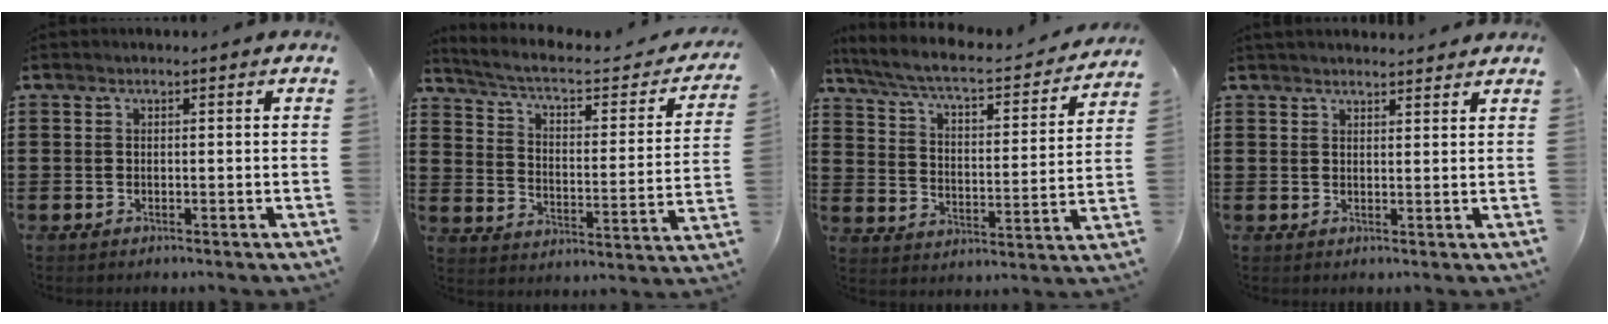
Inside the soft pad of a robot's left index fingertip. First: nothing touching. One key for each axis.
{"total": 5.0, "fx": 4.0, "fy": 0.9, "fz": 2.9, "tx": -0.076, "ty": -0.030, "tz": 0.060}
{"total": 5.5, "fx": 4.9, "fy": 0.5, "fz": 2.6, "tx": -0.075, "ty": -0.038, "tz": 0.076}
{"total": 2.0, "fx": 1.9, "fy": 0.3, "fz": 0.1, "tx": -0.006, "ty": 0.001, "tz": 0.038}